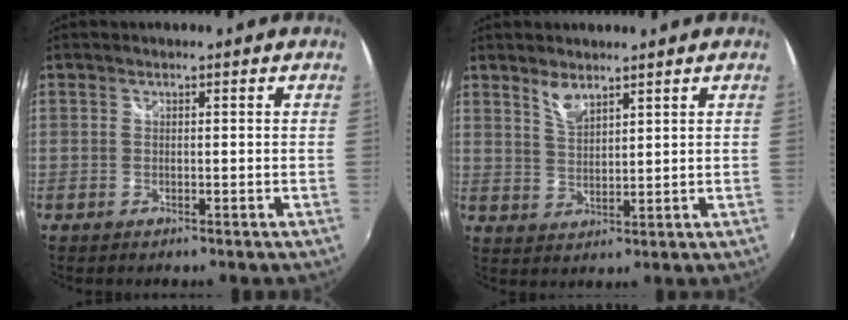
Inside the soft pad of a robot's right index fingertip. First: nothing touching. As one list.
[{"total": 3.8, "force": [3.0, 1.2, 2.1], "torque": [-0.037, -0.001, 0.056]}]